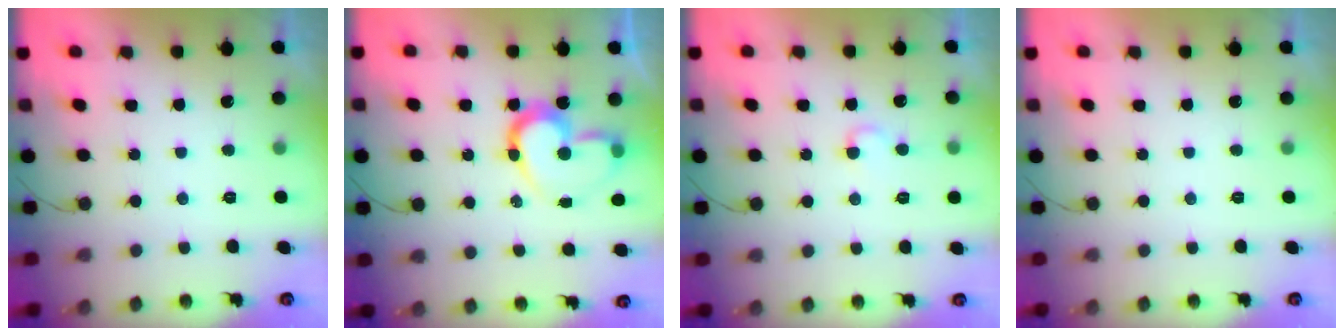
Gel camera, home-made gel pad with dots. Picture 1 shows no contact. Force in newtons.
{"total": 13.5, "press": 13.4, "slide": 1.4}
{"total": 4.4, "press": 4.3, "slide": 0.5}
{"total": 0.0}